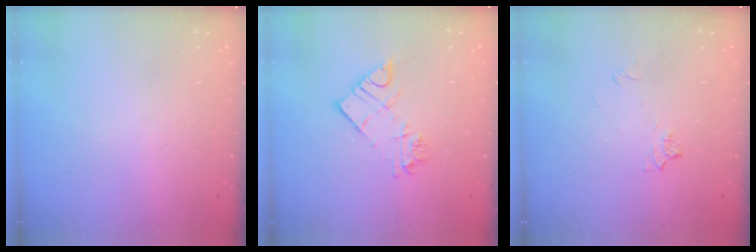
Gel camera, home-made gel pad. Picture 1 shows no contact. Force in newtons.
{"total": 10.0, "press": 9.9, "slide": 0.9}
{"total": 4.3, "press": 4.2, "slide": 0.5}